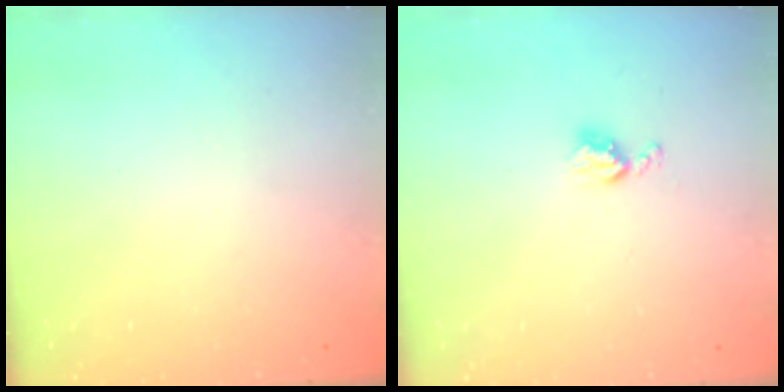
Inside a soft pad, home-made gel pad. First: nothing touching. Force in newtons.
{"total": 5.1, "press": 5.1, "slide": 0.7}